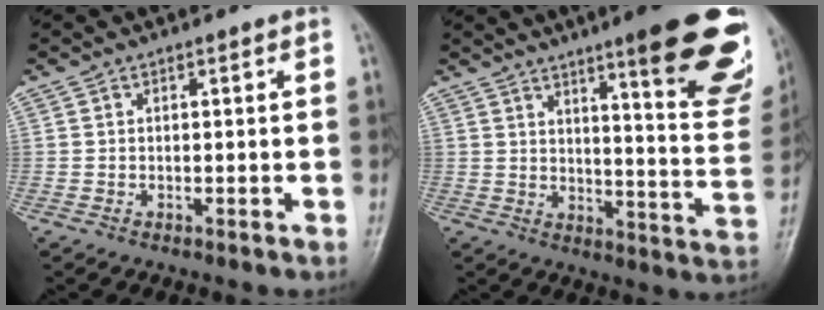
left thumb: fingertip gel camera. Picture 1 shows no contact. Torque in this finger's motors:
{"motor_torque": [2.53, 1.84, 1.72, -1.05, 0.11]}